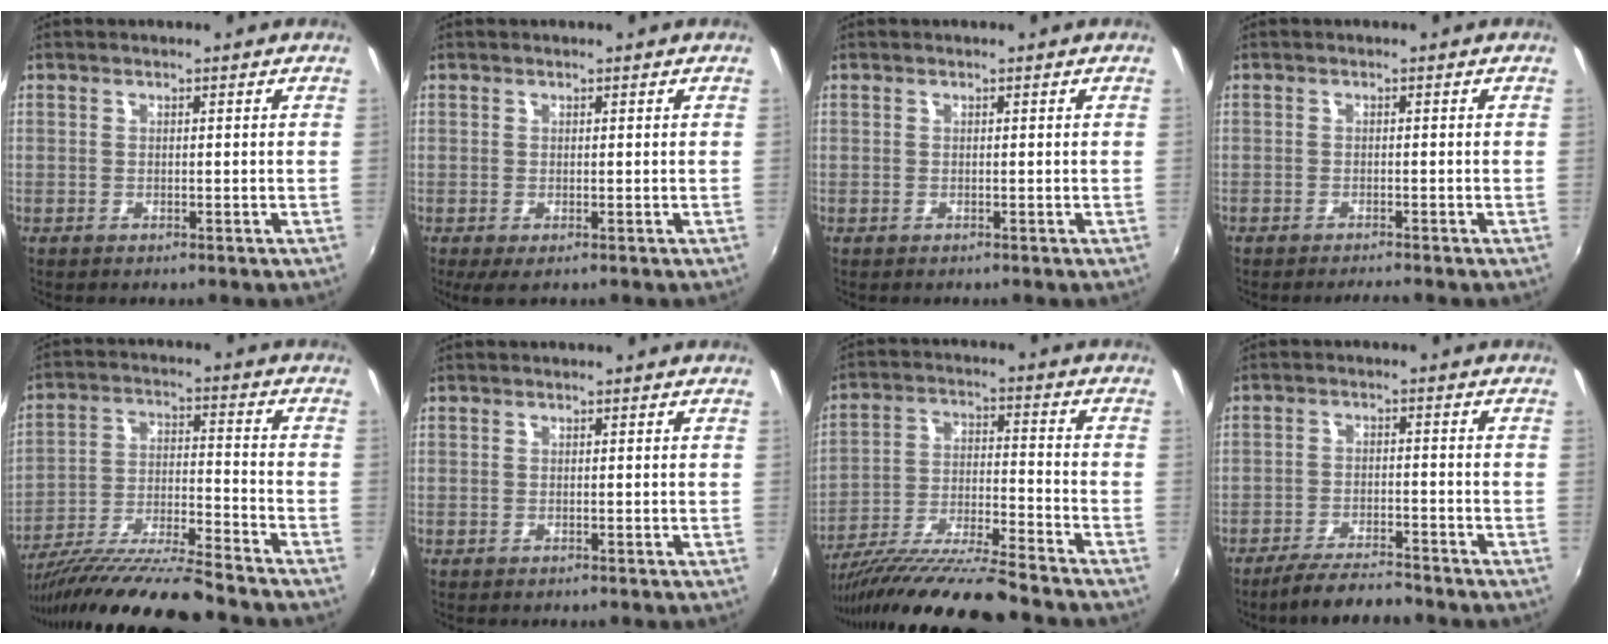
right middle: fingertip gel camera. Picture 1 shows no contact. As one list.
[{"total": 1.3, "force": [0.0, 0.3, 1.2], "torque": [-0.022, -0.004, -0.001]}, {"total": 0.0}, {"total": 2.0, "force": [-1.9, 0.0, 0.6], "torque": [-0.020, -0.008, -0.034]}, {"total": 17.0, "force": [-14.8, -0.2, 8.3], "torque": [-0.162, -0.039, -0.258]}, {"total": 0.0}, {"total": 16.8, "force": [-14.6, -0.1, 8.4], "torque": [-0.165, -0.039, -0.254]}, {"total": 7.2, "force": [-6.5, 1.1, 2.9], "torque": [-0.075, -0.007, -0.108]}]